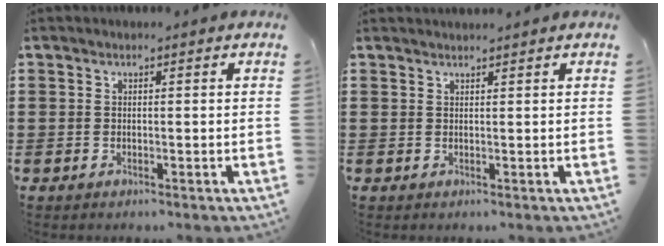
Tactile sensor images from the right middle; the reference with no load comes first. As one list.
[{"total": 1.0, "force": [1.0, -0.1, 0.0], "torque": [-0.003, -0.002, 0.020]}]